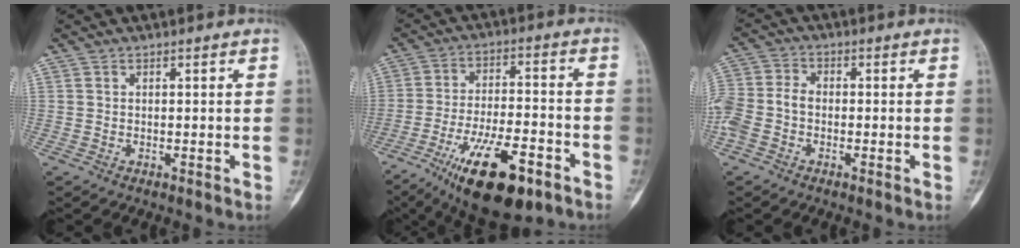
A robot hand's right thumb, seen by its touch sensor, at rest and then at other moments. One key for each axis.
{"total": 17.4, "fx": -9.5, "fy": 6.2, "fz": 13.2, "tx": -0.225, "ty": 0.041, "tz": -0.149}
{"total": 8.1, "fx": -2.3, "fy": 5.6, "fz": 5.4, "tx": -0.127, "ty": 0.022, "tz": -0.052}